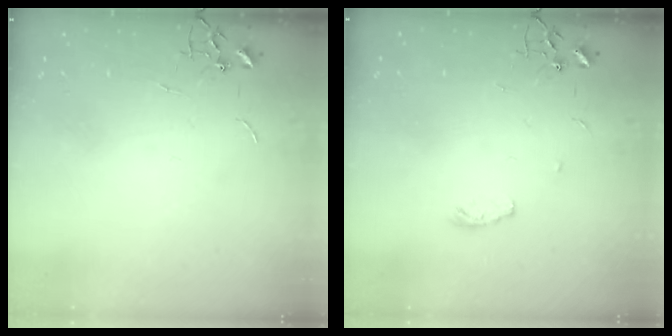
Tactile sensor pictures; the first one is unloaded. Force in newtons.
{"total": 4.0, "press": 3.9, "slide": 0.6}